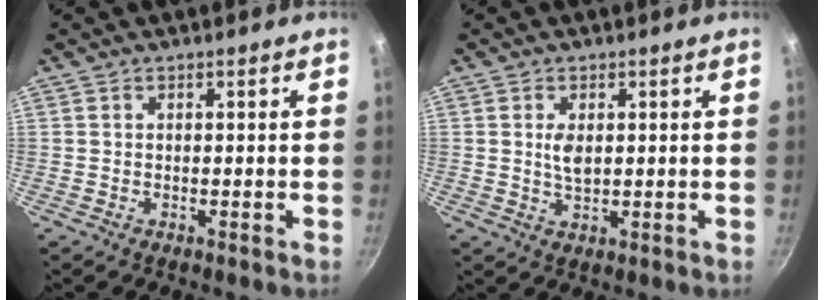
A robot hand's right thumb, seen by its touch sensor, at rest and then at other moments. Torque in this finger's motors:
{"motor_torque": [0.34, 0.12, 0.75, -0.06, 0.06]}